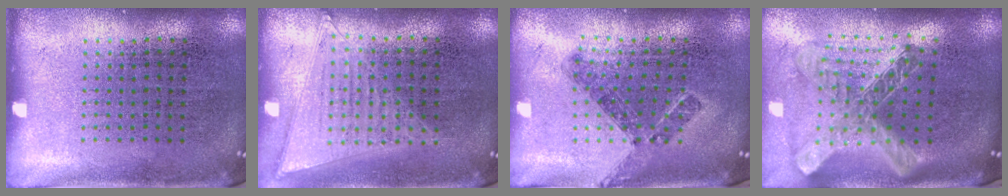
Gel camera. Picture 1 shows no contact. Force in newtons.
{"total": 1.0, "press": 1.0, "slide": 0.4}
{"total": 0.8, "press": 0.7, "slide": 0.4}
{"total": 2.9, "press": 2.0, "slide": 2.0}